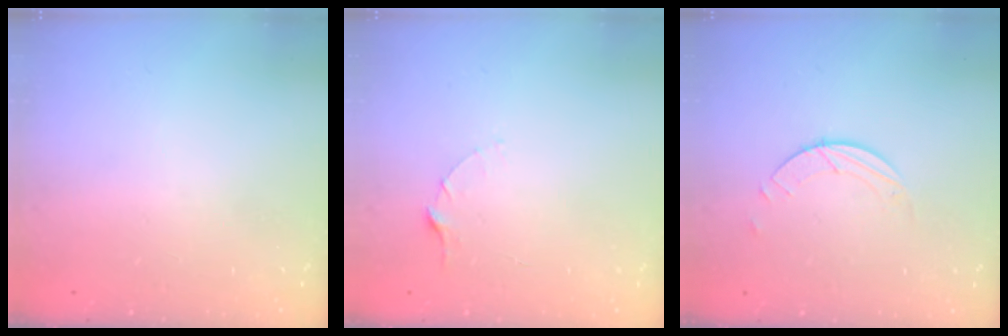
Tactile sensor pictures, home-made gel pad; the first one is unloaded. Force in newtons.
{"total": 2.5, "press": 2.5, "slide": 0.3}
{"total": 2.0, "press": 2.0, "slide": 0.2}